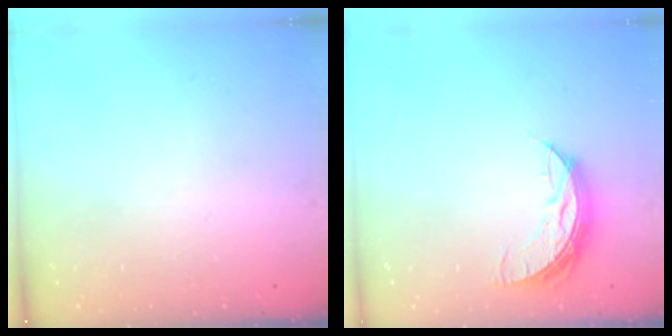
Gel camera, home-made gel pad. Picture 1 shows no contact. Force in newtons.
{"total": 8.1, "press": 8.0, "slide": 0.6}